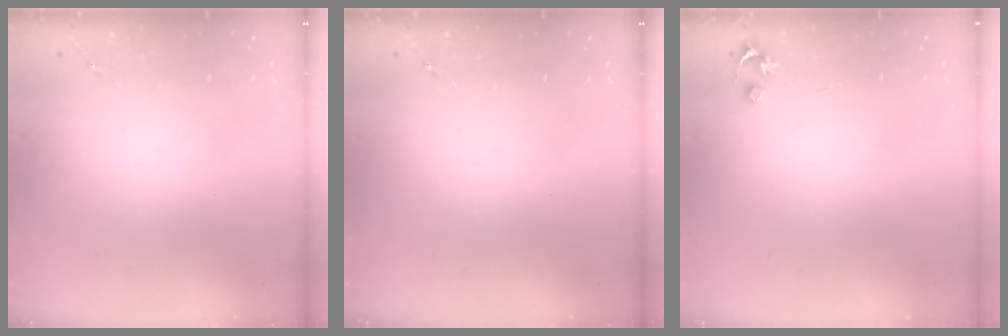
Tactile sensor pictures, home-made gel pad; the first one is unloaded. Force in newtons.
{"total": 0.0}
{"total": 3.5, "press": 3.5, "slide": 0.3}